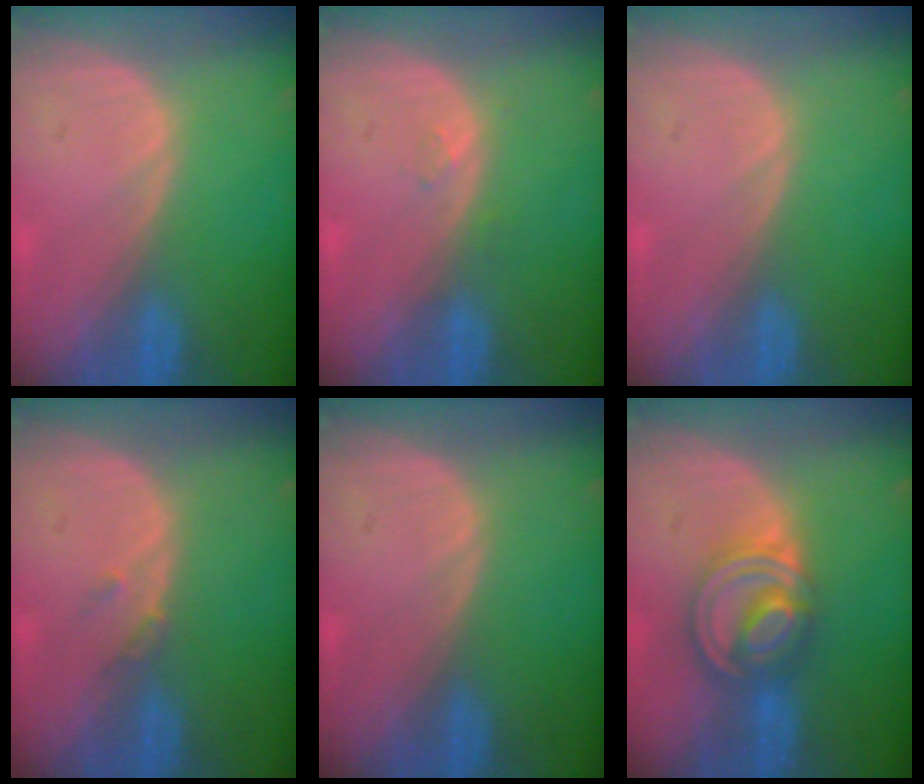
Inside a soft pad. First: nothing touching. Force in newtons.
{"total": 1.1, "press": 1.0, "slide": 0.4}
{"total": 0.0}
{"total": 1.5, "press": 1.3, "slide": 0.7}
{"total": 0.0}
{"total": 8.0, "press": 6.9, "slide": 4.0}